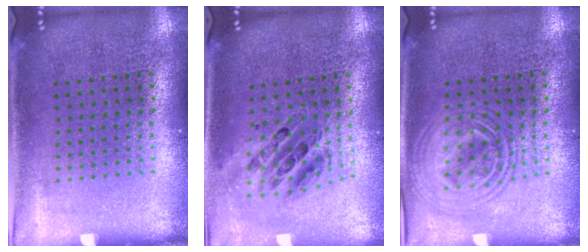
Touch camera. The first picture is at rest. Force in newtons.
{"total": 0.9, "press": 0.9, "slide": 0.2}
{"total": 2.8, "press": 2.8, "slide": 0.4}